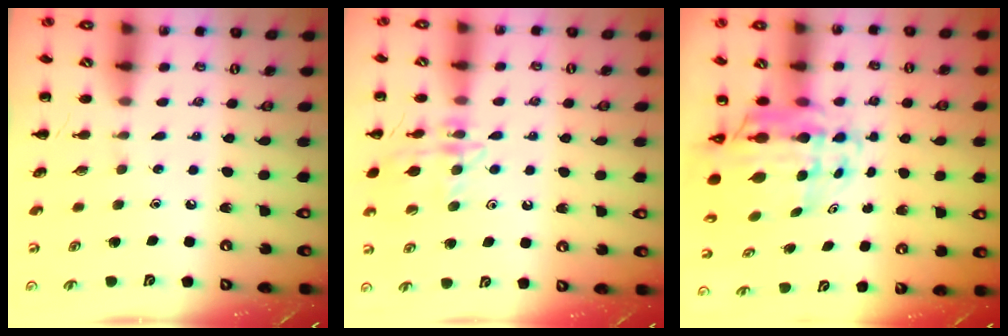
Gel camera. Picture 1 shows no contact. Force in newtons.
{"total": 13.7, "press": 13.6, "slide": 1.1}
{"total": 9.1, "press": 8.7, "slide": 2.7}